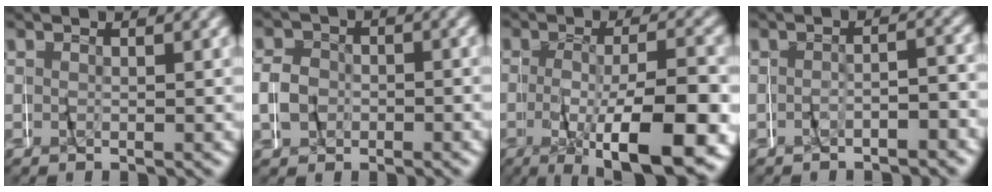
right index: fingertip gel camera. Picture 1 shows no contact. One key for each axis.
{"total": 2.7, "fx": -0.7, "fy": 2.6, "fz": 0.3, "tx": -0.010, "ty": 0.003, "tz": -0.016}
{"total": 9.4, "fx": -3.7, "fy": 3.1, "fz": 8.0, "tx": -0.119, "ty": -0.010, "tz": -0.051}
{"total": 2.0, "fx": -2.0, "fy": 0.5, "fz": 0.1, "tx": 0.006, "ty": 0.014, "tz": -0.043}